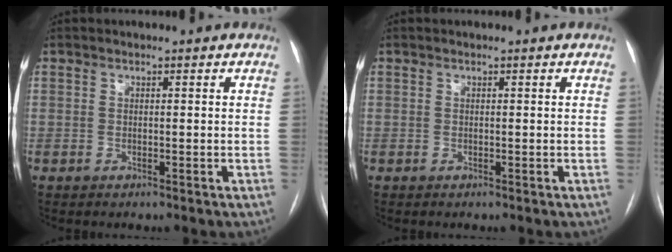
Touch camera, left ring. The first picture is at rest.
{"total": 0.0}